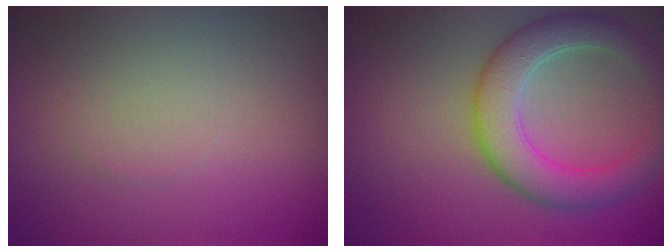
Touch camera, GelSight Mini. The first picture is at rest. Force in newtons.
{"total": 5.6, "press": 5.6, "slide": 0.3}